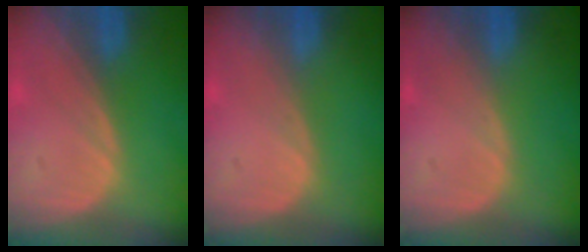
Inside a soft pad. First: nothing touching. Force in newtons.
{"total": 0.0}
{"total": 0.0}